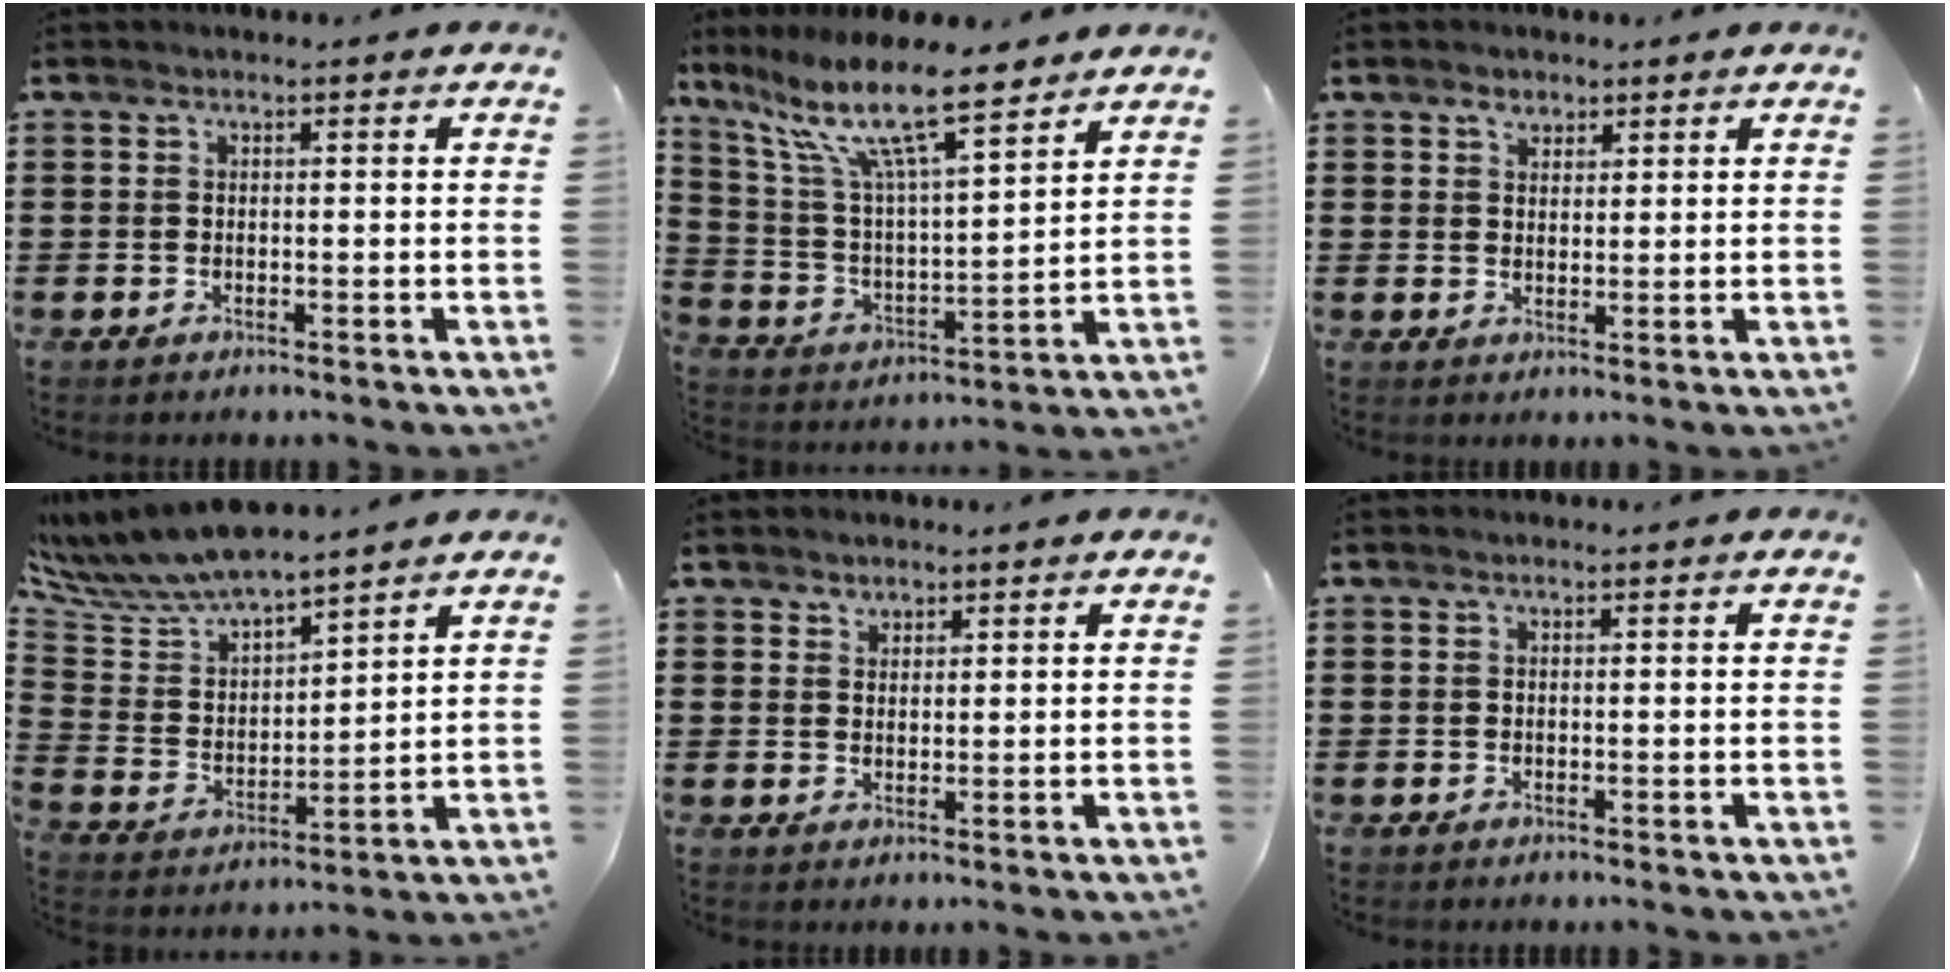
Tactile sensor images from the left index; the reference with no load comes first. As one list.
[{"total": 13.1, "force": [9.6, 2.3, 8.5], "torque": [-0.194, -0.038, 0.166]}, {"total": 2.1, "force": [1.6, 1.3, 0.5], "torque": [-0.007, 0.000, 0.028]}, {"total": 7.4, "force": [7.2, 1.0, 1.5], "torque": [-0.068, -0.046, 0.125]}, {"total": 1.6, "force": [1.4, 0.8, -0.2], "torque": [-0.001, 0.002, 0.027]}, {"total": 0.0}]